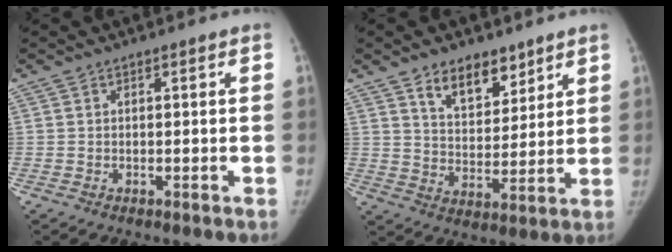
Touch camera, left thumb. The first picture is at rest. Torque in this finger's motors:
{"motor_torque": [0.02, 0.02, 0.03, -0.02, 0.04]}